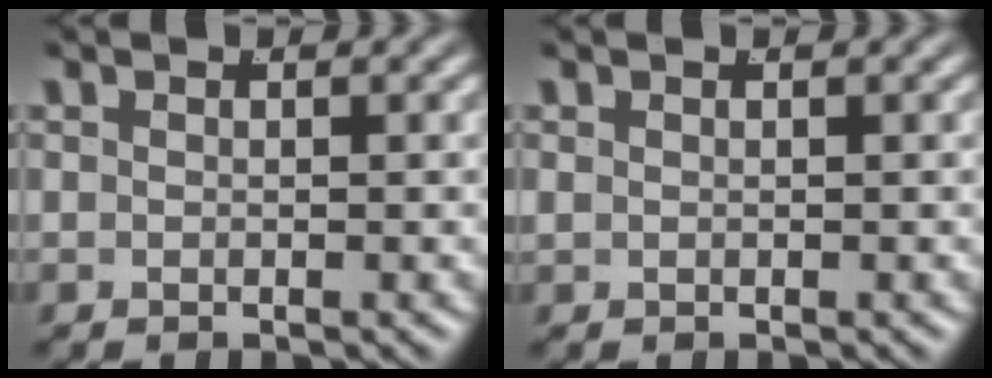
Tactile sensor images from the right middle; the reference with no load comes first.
{"total": 0.0}